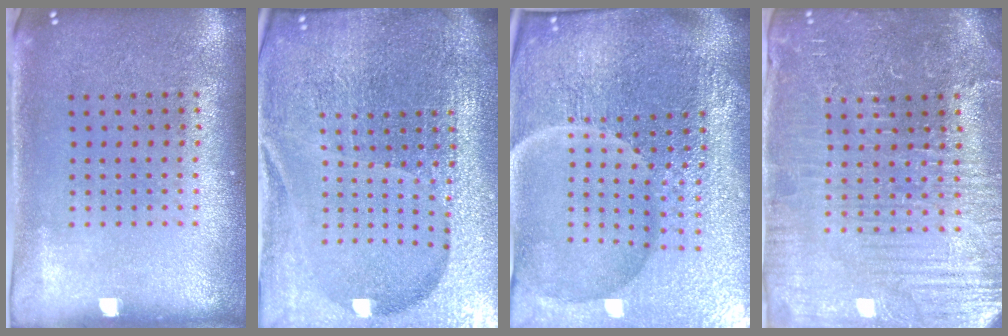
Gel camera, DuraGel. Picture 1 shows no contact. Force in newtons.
{"total": 7.0, "press": 6.0, "slide": 3.5}
{"total": 7.2, "press": 6.3, "slide": 3.5}
{"total": 4.4, "press": 4.2, "slide": 1.2}